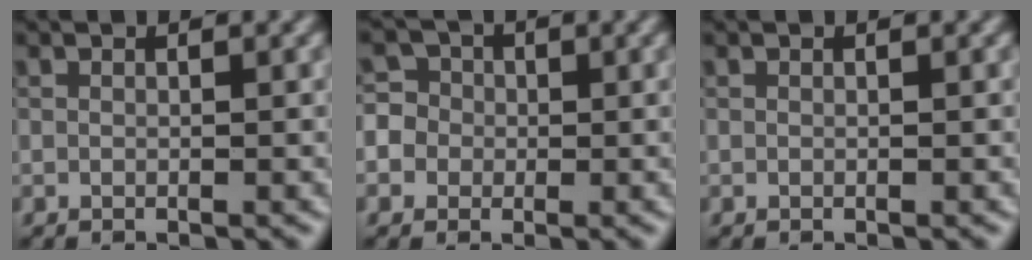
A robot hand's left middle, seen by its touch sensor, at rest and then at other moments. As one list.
[{"total": 6.7, "force": [-1.0, 6.4, 1.8], "torque": [-0.033, 0.022, -0.048]}, {"total": 0.0}]